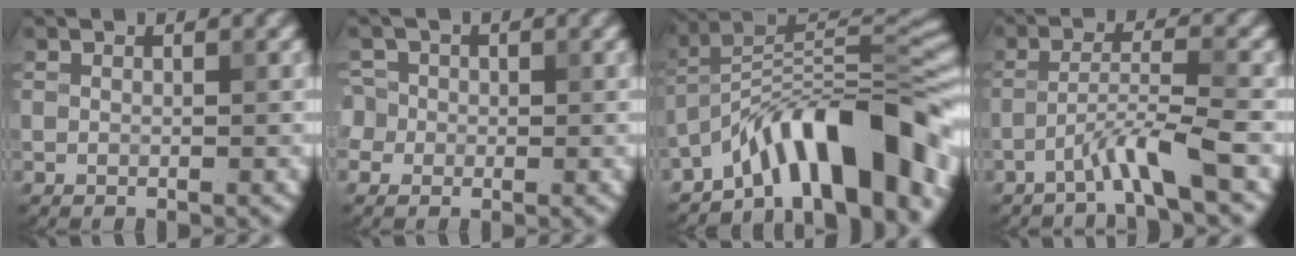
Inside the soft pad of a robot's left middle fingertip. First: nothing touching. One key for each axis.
{"total": 3.0, "fx": -0.1, "fy": 2.8, "fz": 1.0, "tx": -0.007, "ty": 0.022, "tz": -0.023}
{"total": 11.6, "fx": -7.3, "fy": 3.5, "fz": 8.4, "tx": -0.101, "ty": 0.020, "tz": -0.131}
{"total": 3.6, "fx": -2.3, "fy": -0.1, "fz": 2.7, "tx": -0.052, "ty": 0.015, "tz": -0.053}